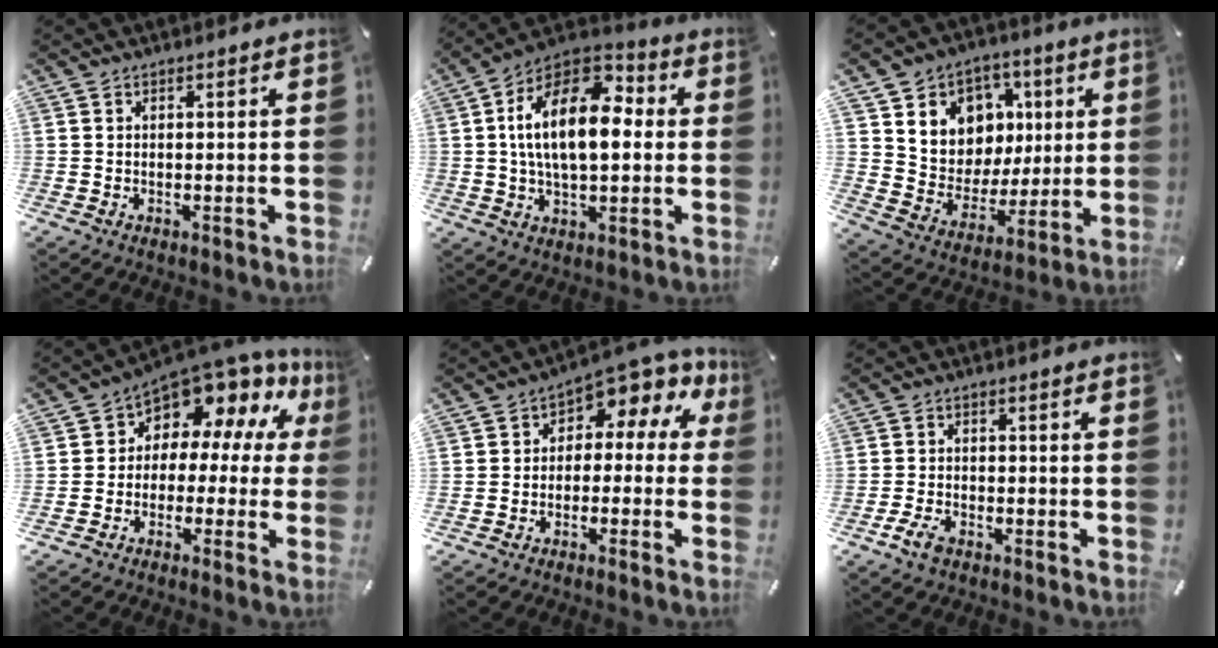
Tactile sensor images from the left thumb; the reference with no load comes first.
{"total": 18.0, "force": [2.4, 10.5, 14.4], "torque": [-0.271, -0.004, 0.035]}
{"total": 10.9, "force": [2.2, 10.5, 1.4], "torque": [-0.021, -0.029, 0.052]}
{"total": 9.6, "force": [7.3, 5.1, 3.5], "torque": [-0.068, -0.080, 0.130]}
{"total": 5.7, "force": [2.2, 3.5, 3.9], "torque": [-0.060, -0.028, 0.034]}
{"total": 3.8, "force": [-2.3, 2.0, 2.1], "torque": [-0.055, 0.005, -0.048]}